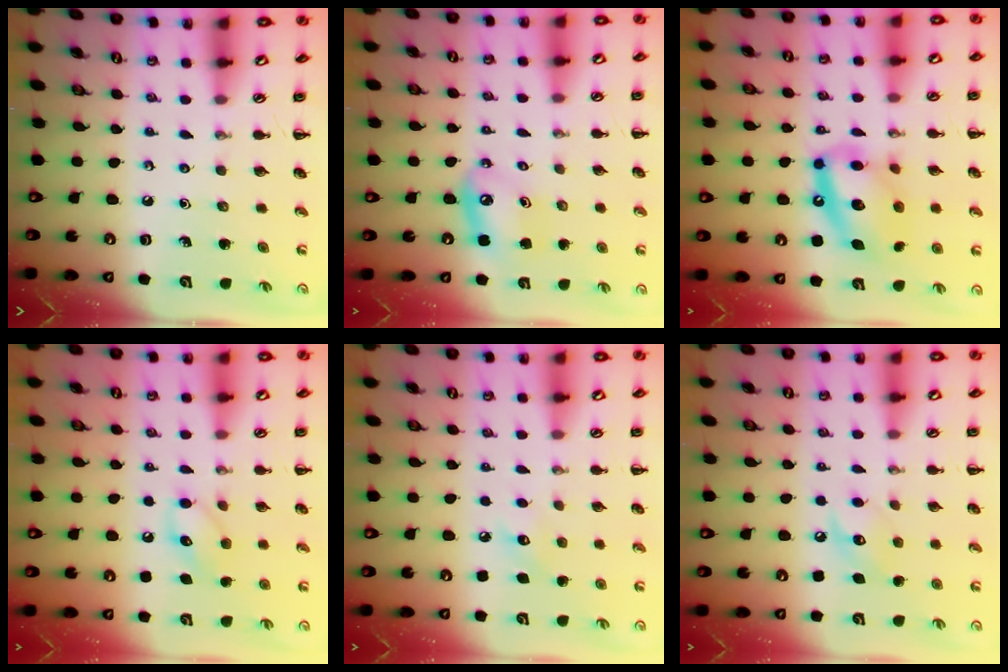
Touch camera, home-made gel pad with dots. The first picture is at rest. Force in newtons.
{"total": 7.5, "press": 7.3, "slide": 1.8}
{"total": 16.9, "press": 16.6, "slide": 2.9}
{"total": 9.4, "press": 9.3, "slide": 1.1}
{"total": 5.9, "press": 5.7, "slide": 1.6}
{"total": 7.3, "press": 7.3, "slide": 0.5}